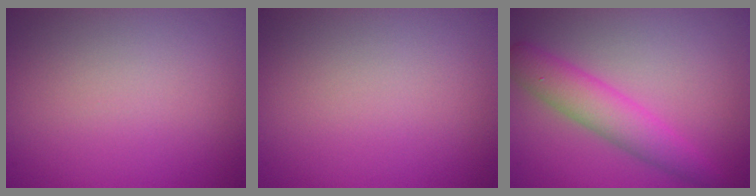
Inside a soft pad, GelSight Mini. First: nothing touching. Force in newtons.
{"total": 0.0}
{"total": 3.9, "press": 3.9, "slide": 0.1}